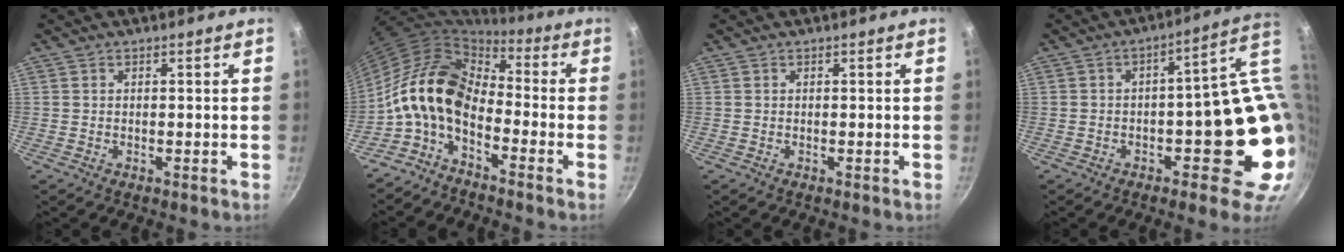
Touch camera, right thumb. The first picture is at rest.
{"total": 12.6, "force": [-3.0, 7.7, 9.6], "torque": [-0.163, 0.041, -0.076]}
{"total": 0.0}
{"total": 16.1, "force": [0.4, 6.6, 14.6], "torque": [-0.130, 0.002, 0.018]}